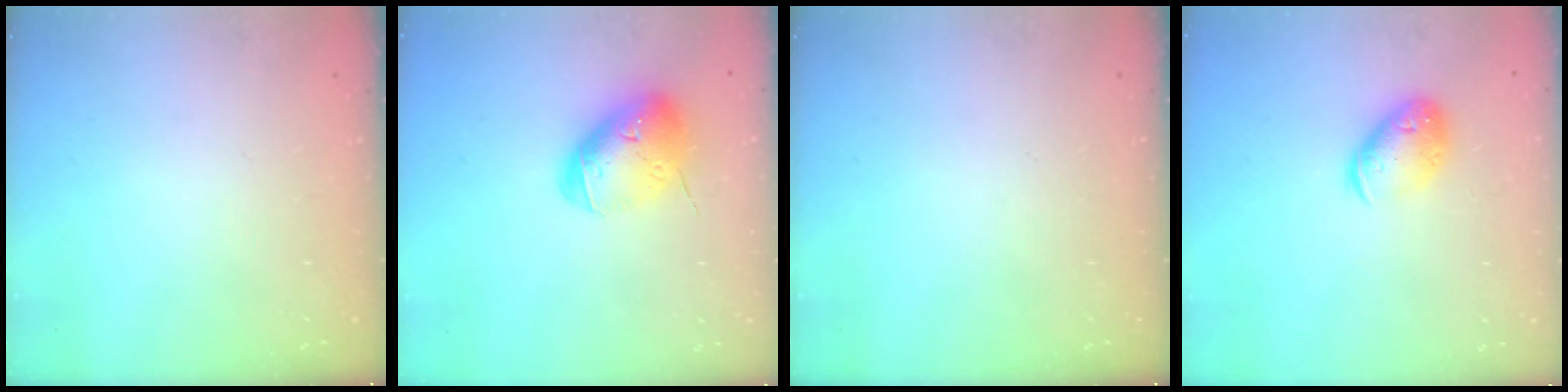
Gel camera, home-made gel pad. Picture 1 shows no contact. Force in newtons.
{"total": 15.7, "press": 15.5, "slide": 2.5}
{"total": 0.0}
{"total": 11.8, "press": 11.6, "slide": 1.7}